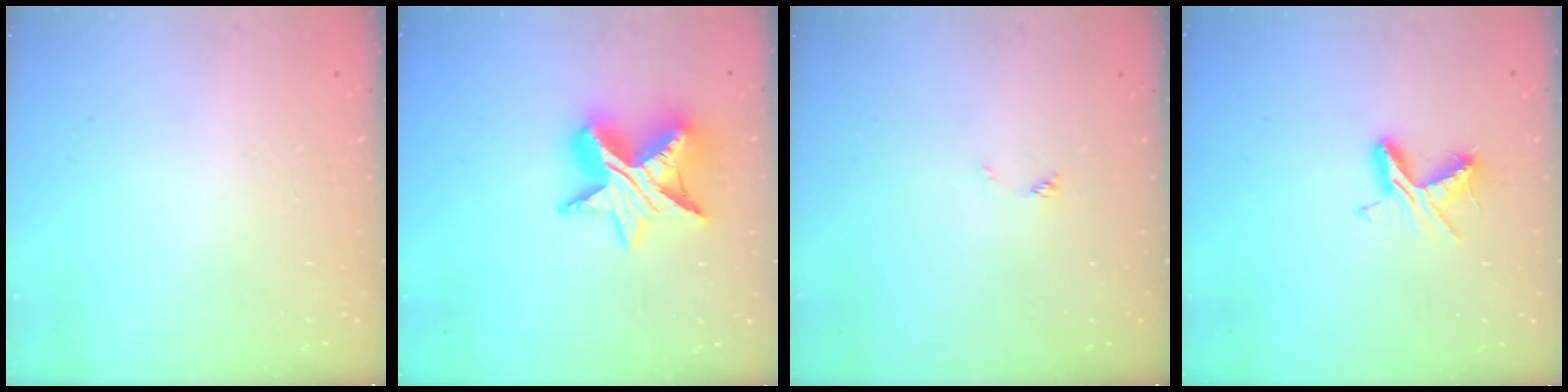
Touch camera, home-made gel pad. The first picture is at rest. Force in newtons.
{"total": 14.0, "press": 13.9, "slide": 1.0}
{"total": 0.0}
{"total": 7.1, "press": 7.0, "slide": 0.5}